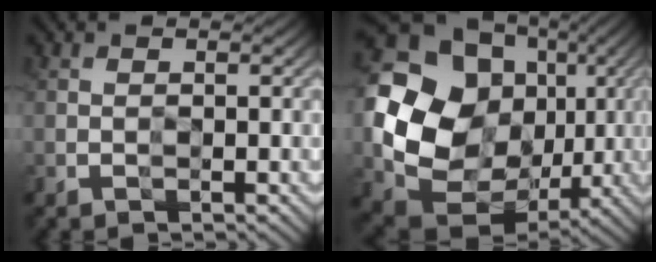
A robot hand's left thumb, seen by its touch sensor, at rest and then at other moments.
{"total": 19.2, "force": [1.5, 16.1, 10.4], "torque": [-0.253, -0.029, 0.055]}